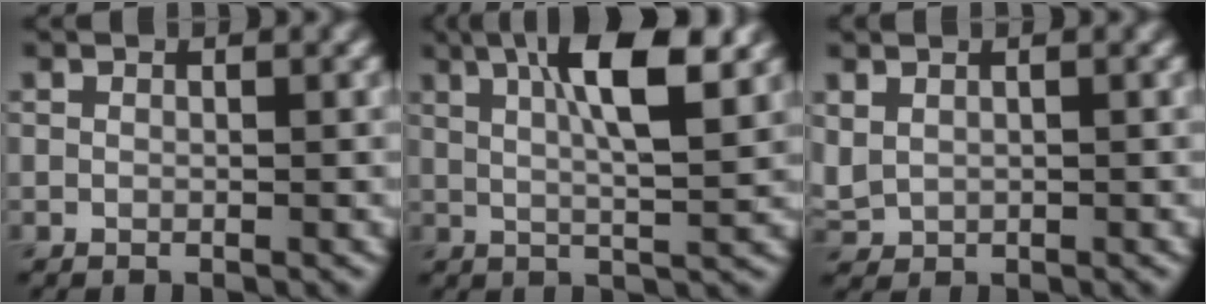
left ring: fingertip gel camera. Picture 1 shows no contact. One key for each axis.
{"total": 8.0, "fx": 3.1, "fy": 1.8, "fz": 7.1, "tx": -0.102, "ty": 0.011, "tz": 0.046}
{"total": 1.3, "fx": 0.6, "fy": 0.9, "fz": 0.6, "tx": -0.017, "ty": 0.000, "tz": 0.018}